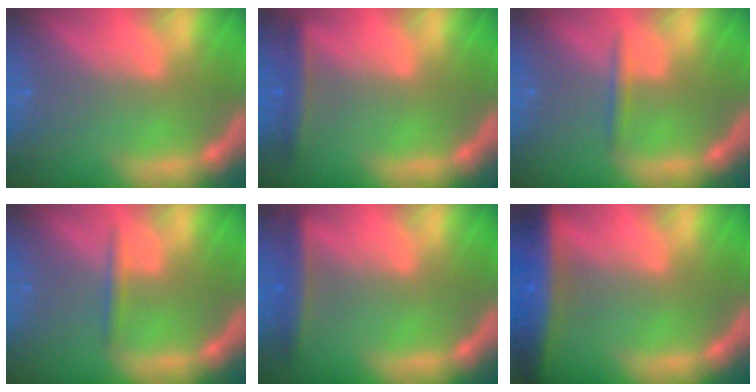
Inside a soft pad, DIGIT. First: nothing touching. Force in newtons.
{"total": 2.4}
{"total": 1.4}
{"total": 1.4}
{"total": 3.0}
{"total": 7.5}